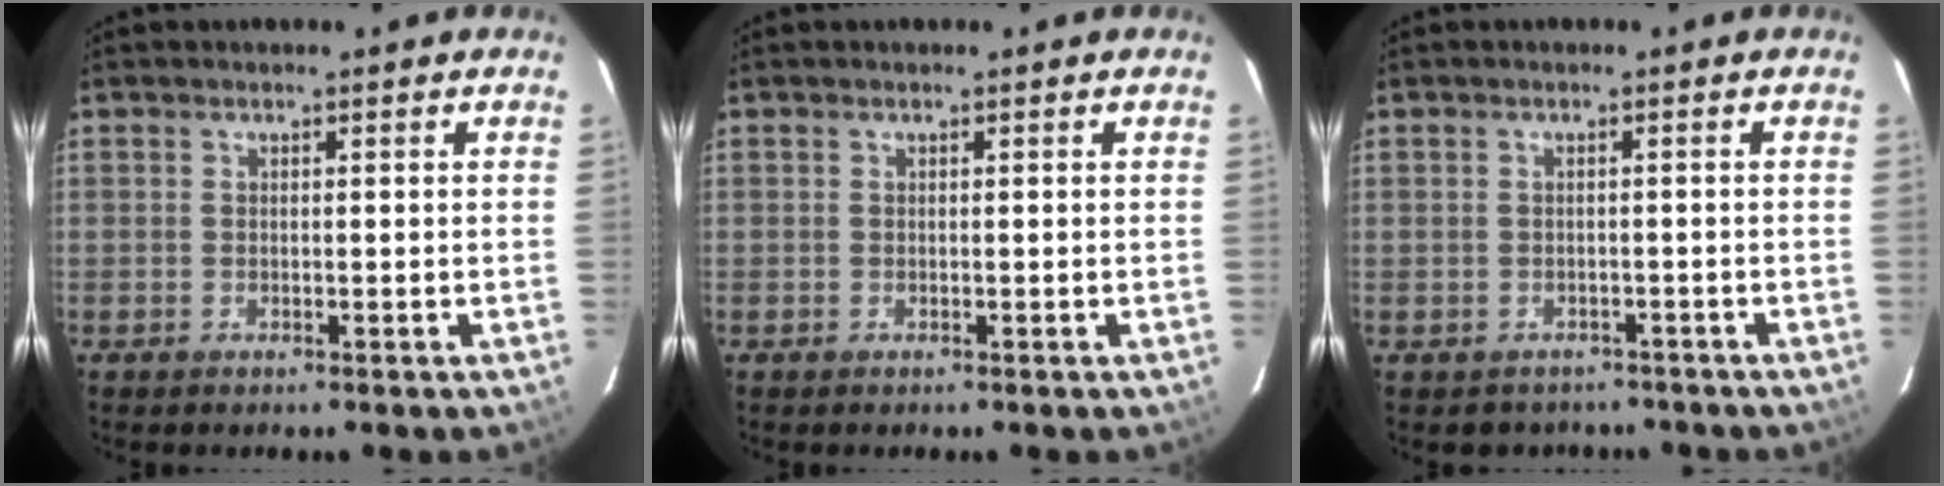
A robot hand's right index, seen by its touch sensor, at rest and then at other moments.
{"total": 0.0}
{"total": 3.7, "force": [-2.6, 2.7, 0.2], "torque": [0.001, 0.015, -0.027]}